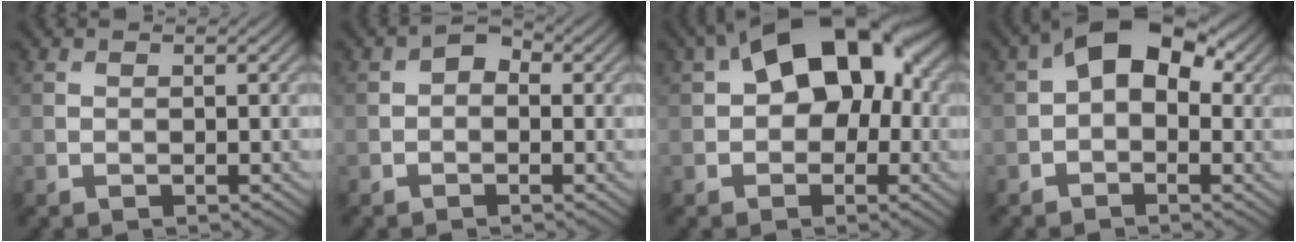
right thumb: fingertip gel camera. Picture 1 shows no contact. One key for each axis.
{"total": 2.1, "fx": -0.1, "fy": 1.5, "fz": 1.4, "tx": -0.022, "ty": 0.005, "tz": -0.011}
{"total": 13.1, "fx": 2.3, "fy": 8.4, "fz": 9.8, "tx": -0.135, "ty": 0.024, "tz": 0.020}
{"total": 8.5, "fx": 1.7, "fy": 5.3, "fz": 6.5, "tx": -0.101, "ty": 0.015, "tz": 0.013}